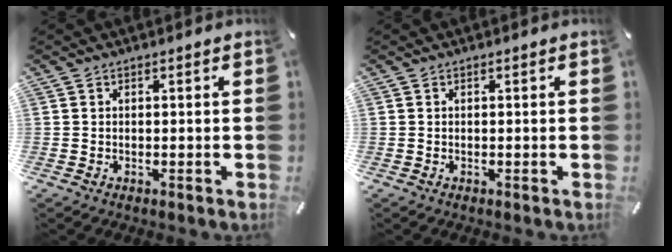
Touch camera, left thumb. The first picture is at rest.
{"total": 0.0}